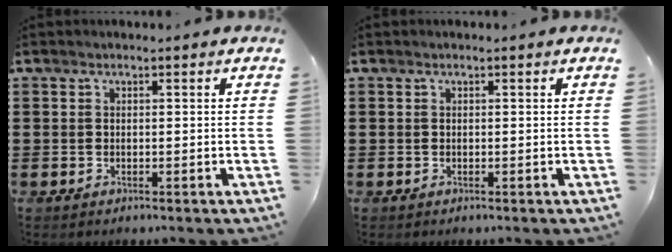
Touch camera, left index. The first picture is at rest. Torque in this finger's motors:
{"motor_torque": [-0.01, -0.01, 0.00, 0.00]}